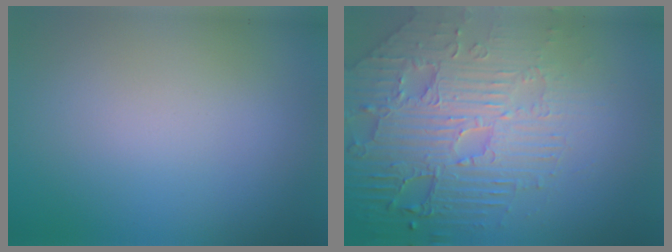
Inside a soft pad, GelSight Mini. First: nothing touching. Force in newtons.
{"total": 8.1, "press": 5.9, "slide": 5.5}